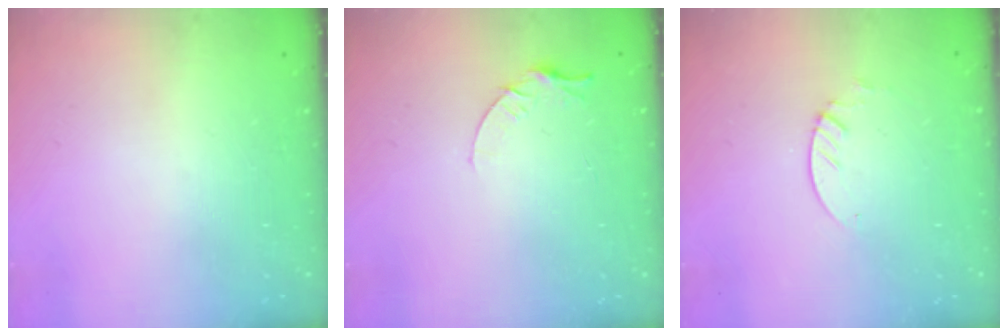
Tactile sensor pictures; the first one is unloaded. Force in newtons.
{"total": 4.4, "press": 4.4, "slide": 0.5}
{"total": 1.3, "press": 1.3, "slide": 0.1}